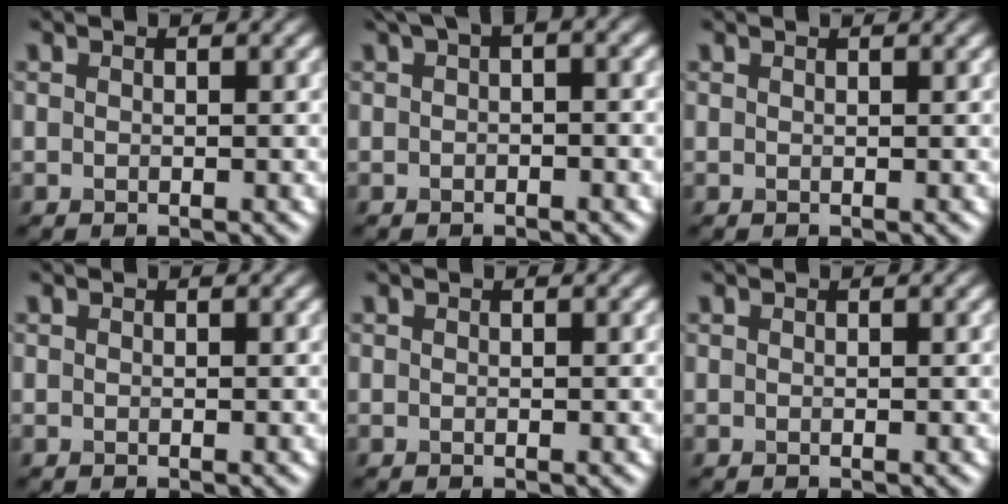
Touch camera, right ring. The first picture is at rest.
{"total": 2.4, "force": [0.8, 1.0, 2.0], "torque": [-0.028, 0.009, 0.006]}
{"total": 0.7, "force": [0.6, 0.1, 0.2], "torque": [-0.002, 0.000, 0.006]}
{"total": 0.0}
{"total": 0.0}
{"total": 0.0}